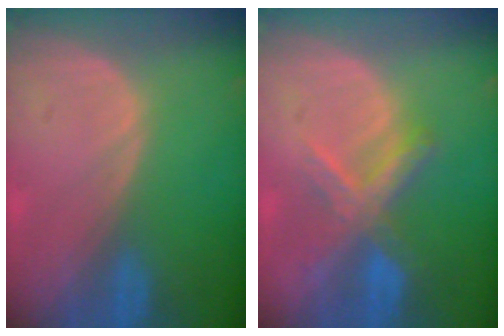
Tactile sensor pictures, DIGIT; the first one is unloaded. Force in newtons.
{"total": 7.1, "press": 6.2, "slide": 3.6}